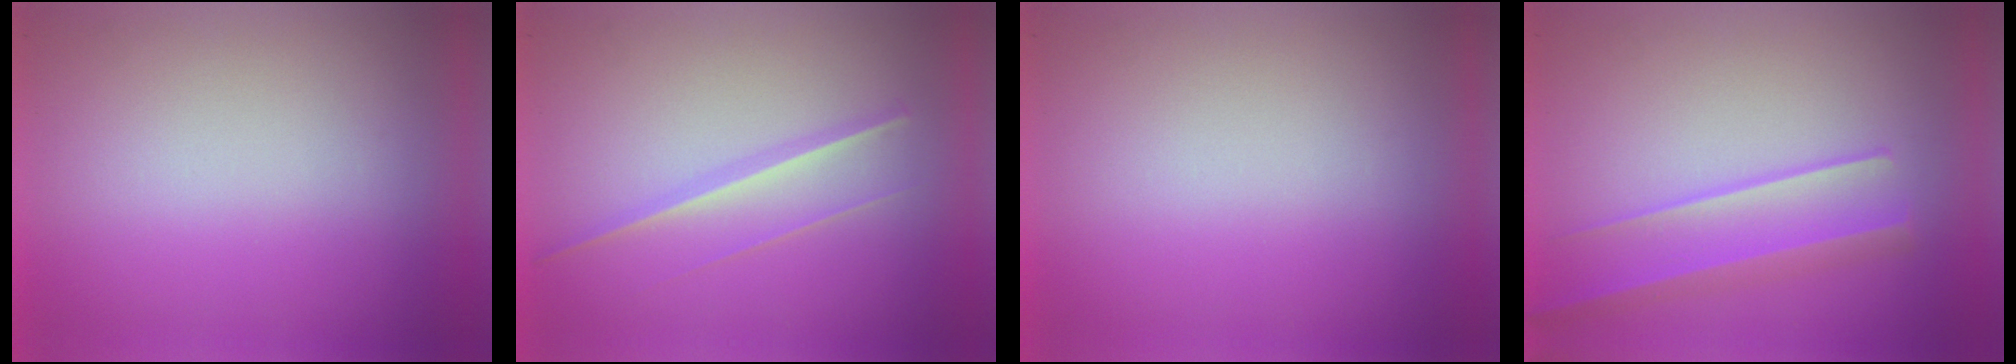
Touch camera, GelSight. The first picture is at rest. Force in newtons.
{"total": 1.3}
{"total": 0.0}
{"total": 2.2}